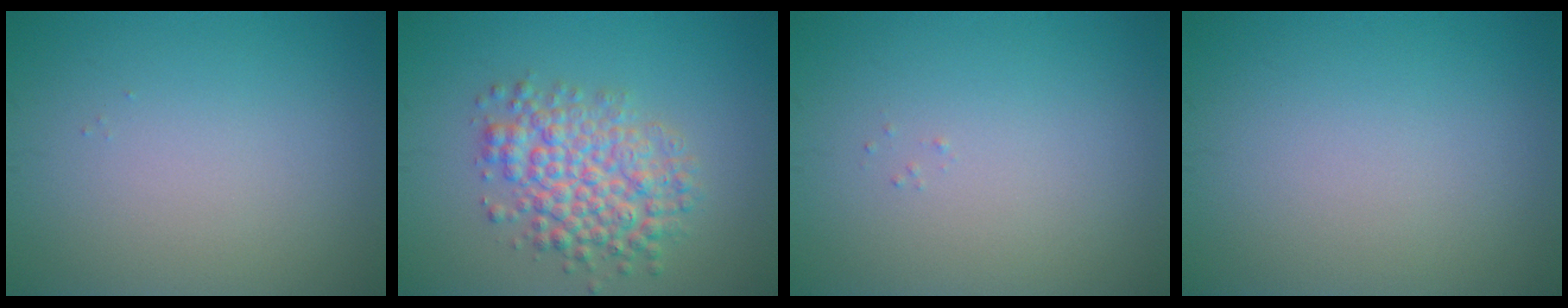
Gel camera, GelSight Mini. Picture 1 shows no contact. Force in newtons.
{"total": 5.5, "press": 5.5, "slide": 0.1}
{"total": 0.0}
{"total": 0.0}